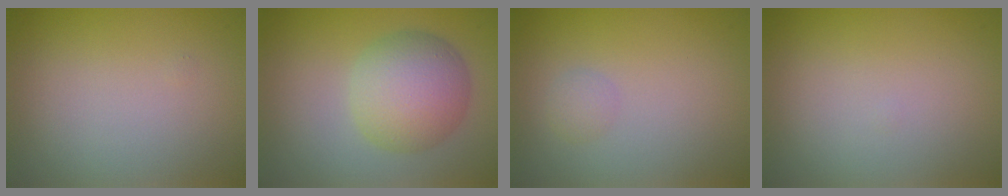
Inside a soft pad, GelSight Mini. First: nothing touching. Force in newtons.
{"total": 6.2, "press": 6.2, "slide": 0.3}
{"total": 1.0, "press": 1.0, "slide": 0.0}
{"total": 0.0}